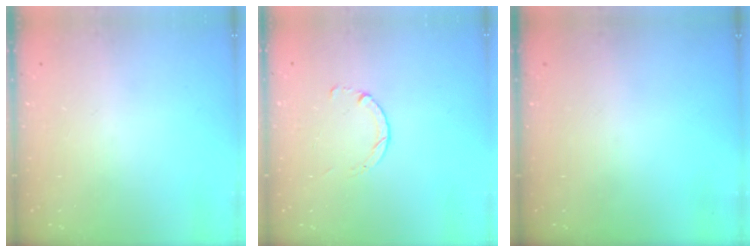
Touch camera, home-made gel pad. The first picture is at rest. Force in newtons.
{"total": 1.8, "press": 1.8, "slide": 0.2}
{"total": 0.0}